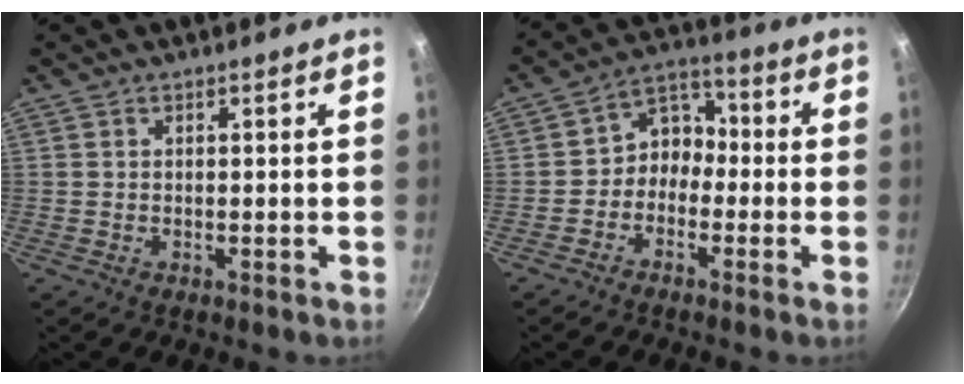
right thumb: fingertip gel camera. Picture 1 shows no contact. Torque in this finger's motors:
{"motor_torque": [-0.48, -0.05, -0.04, 0.12, 0.11]}